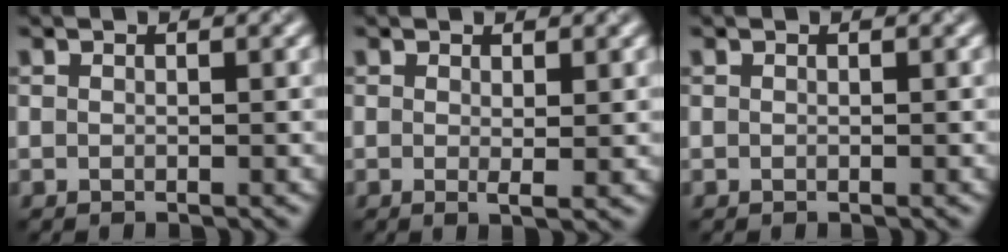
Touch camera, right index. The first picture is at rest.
{"total": 1.2, "force": [0.3, 0.2, 1.2], "torque": [-0.017, -0.006, 0.004]}
{"total": 0.0}